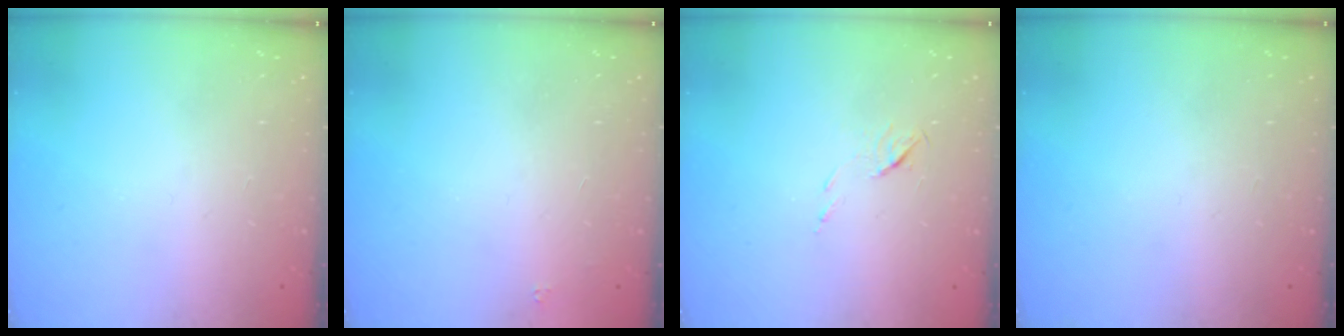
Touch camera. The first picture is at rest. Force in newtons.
{"total": 1.6, "press": 1.5, "slide": 0.2}
{"total": 5.1, "press": 5.0, "slide": 0.8}
{"total": 0.0}